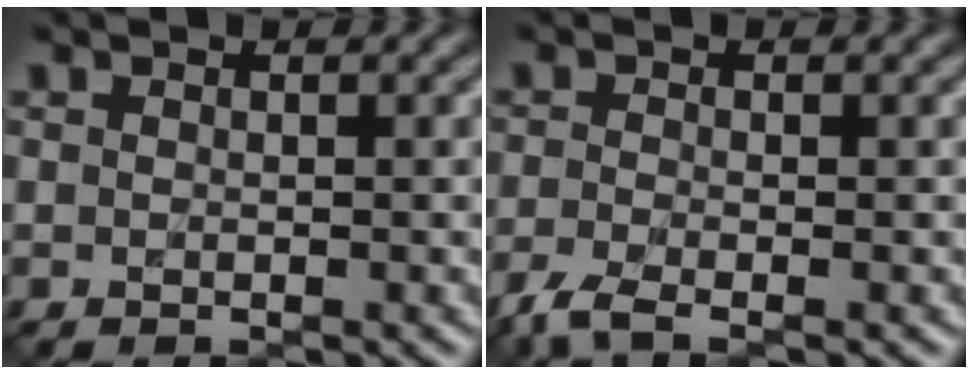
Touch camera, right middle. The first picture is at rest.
{"total": 2.6, "force": [-2.2, 0.4, 1.5], "torque": [-0.043, -0.007, -0.055]}